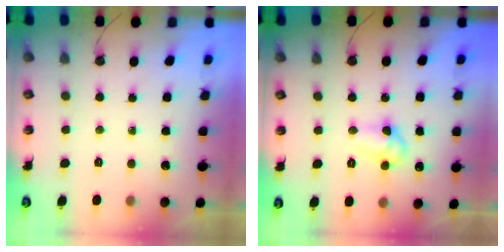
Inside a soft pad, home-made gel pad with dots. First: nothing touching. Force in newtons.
{"total": 8.5, "press": 8.5, "slide": 0.6}